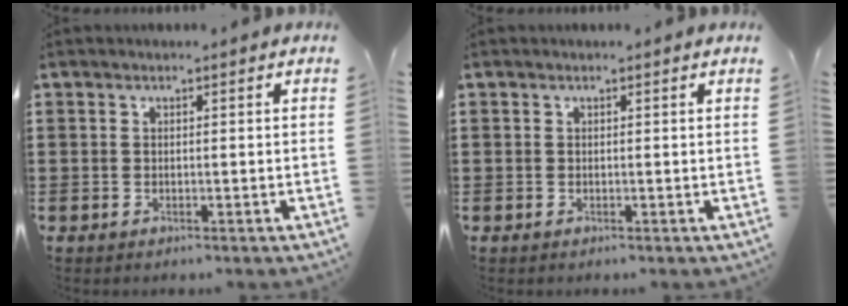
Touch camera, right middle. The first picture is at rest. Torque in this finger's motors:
{"motor_torque": [0.02, 0.00, 0.00, 0.00]}